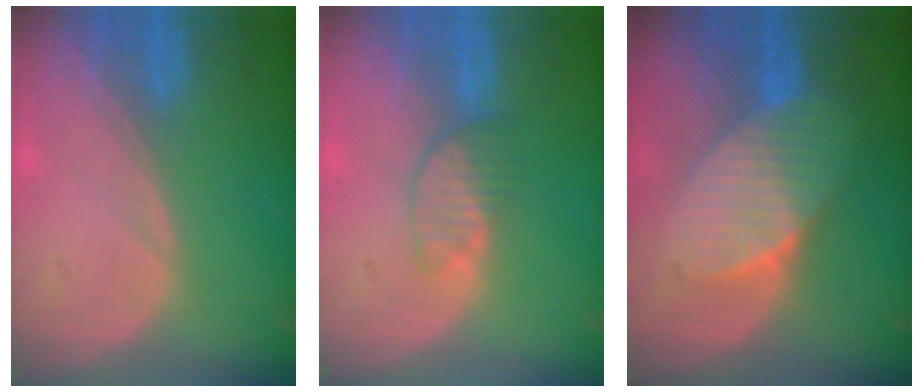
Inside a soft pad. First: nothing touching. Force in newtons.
{"total": 3.7, "press": 3.4, "slide": 1.5}
{"total": 7.2, "press": 7.0, "slide": 1.8}